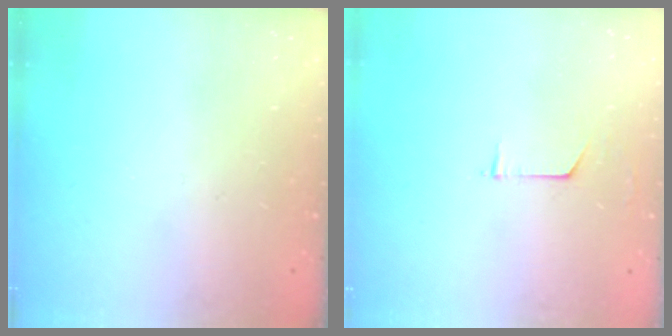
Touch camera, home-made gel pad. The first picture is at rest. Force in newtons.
{"total": 3.7, "press": 3.6, "slide": 0.4}